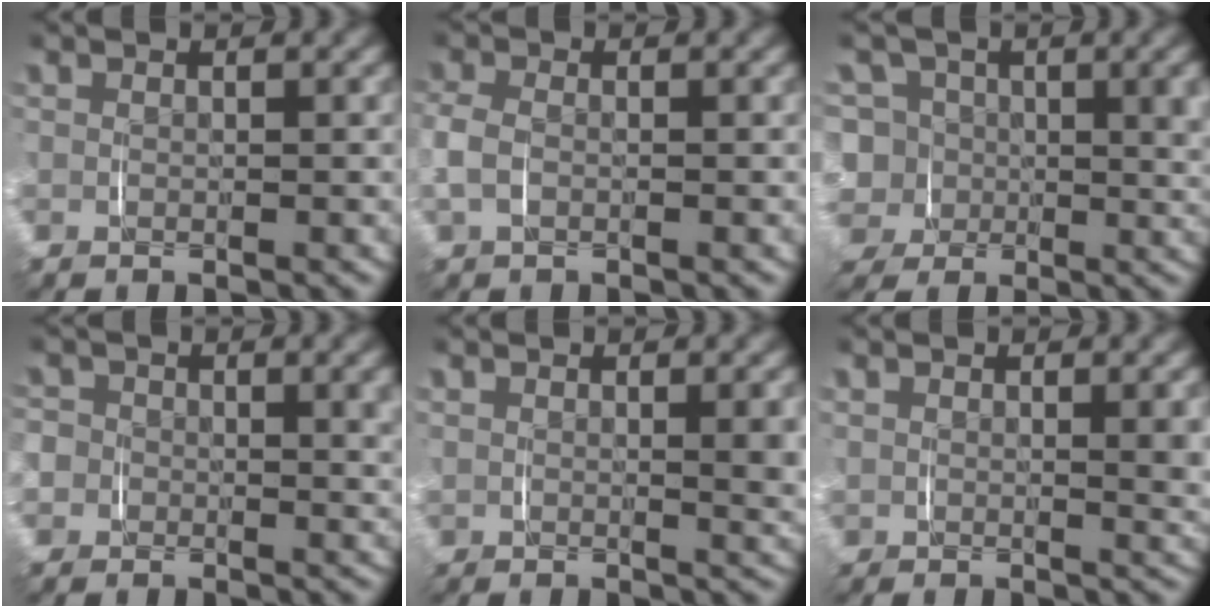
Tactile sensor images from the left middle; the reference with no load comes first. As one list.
[{"total": 2.7, "force": [-0.2, 2.0, 1.9], "torque": [-0.062, -0.001, -0.003]}, {"total": 11.2, "force": [-1.6, 10.2, 4.3], "torque": [-0.116, -0.044, -0.026]}, {"total": 3.5, "force": [0.3, 3.1, 1.6], "torque": [-0.036, -0.002, -0.003]}, {"total": 2.2, "force": [0.9, 0.6, 1.9], "torque": [-0.023, -0.002, 0.013]}, {"total": 1.9, "force": [0.9, 0.6, 1.6], "torque": [-0.019, -0.003, 0.013]}]